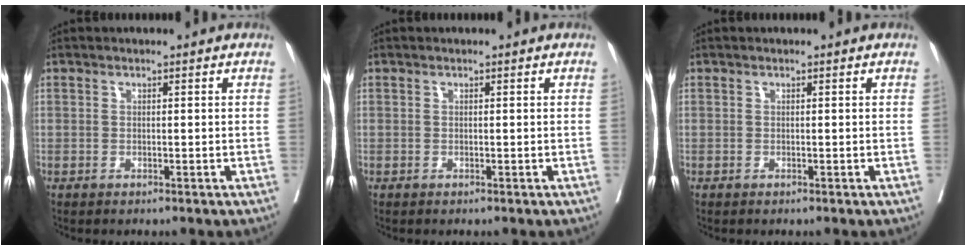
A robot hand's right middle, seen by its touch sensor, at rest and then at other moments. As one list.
[{"total": 0.0}, {"total": 0.0}]